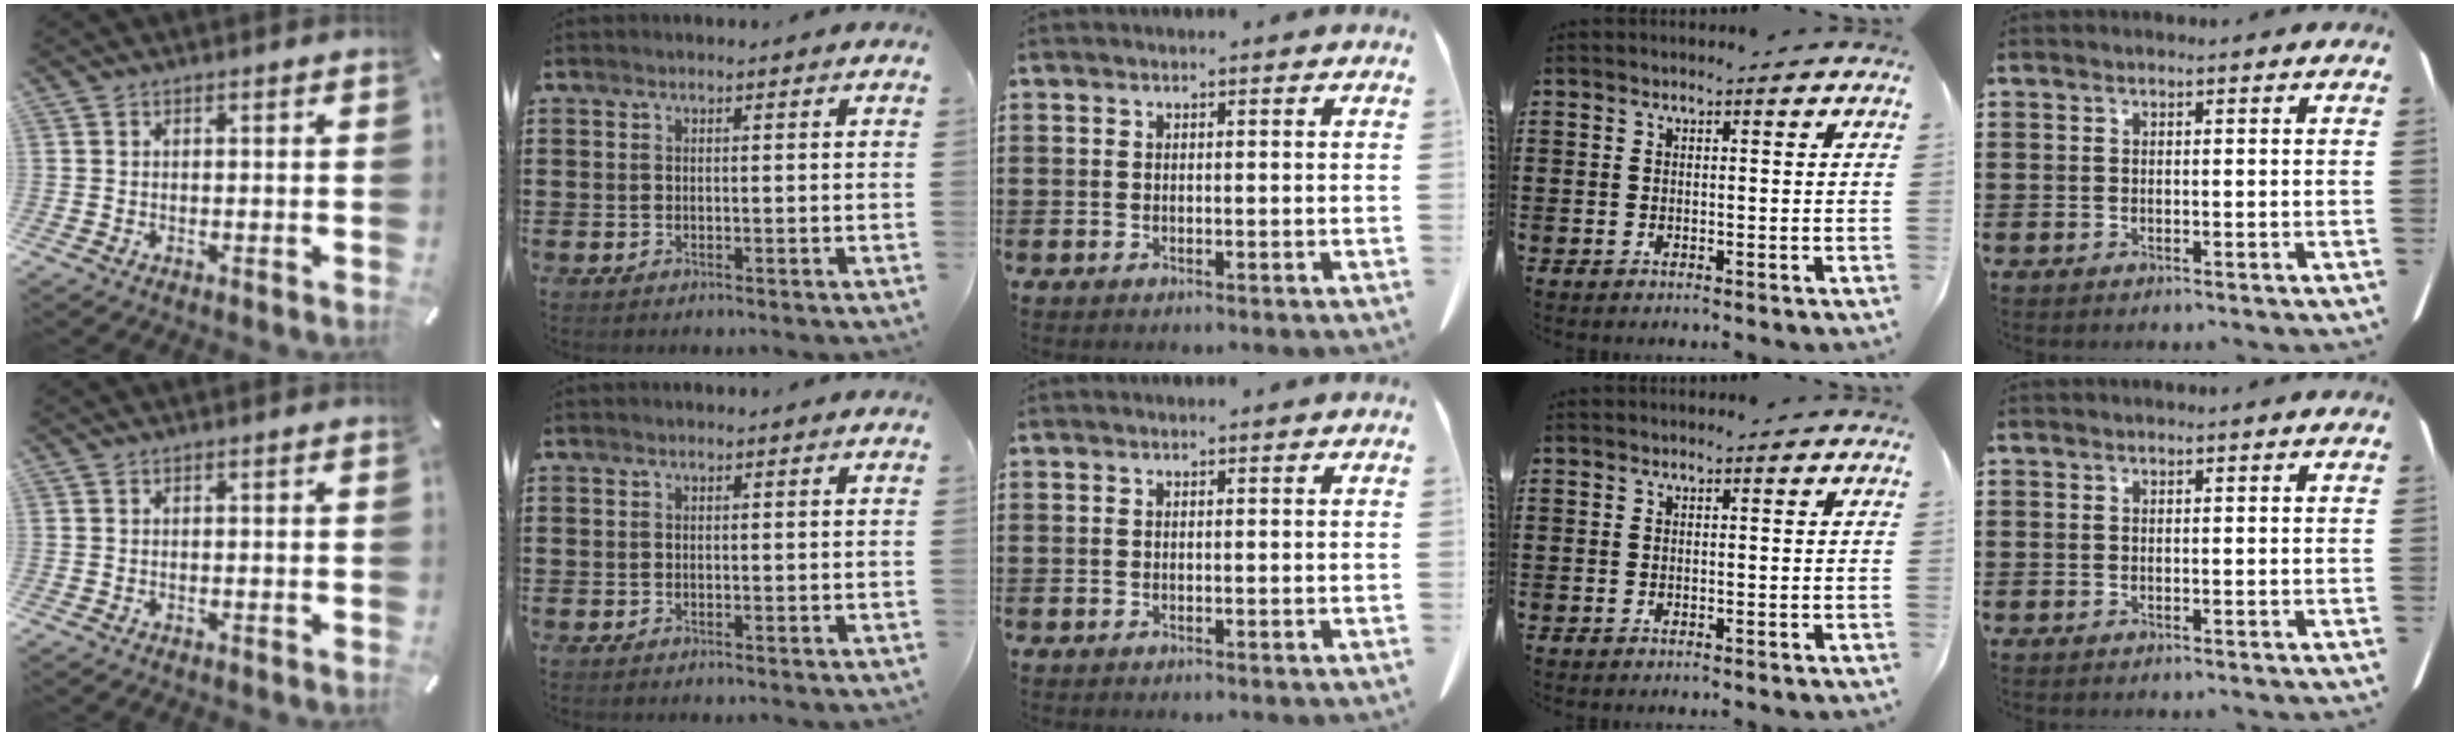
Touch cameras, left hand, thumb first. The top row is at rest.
{}